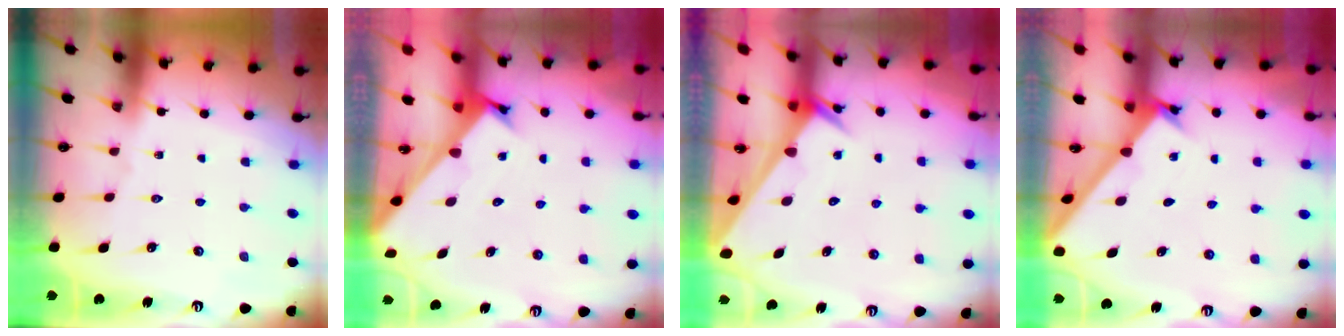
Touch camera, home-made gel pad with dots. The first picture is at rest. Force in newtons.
{"total": 2.4, "press": 2.4, "slide": 0.2}
{"total": 2.4, "press": 2.4, "slide": 0.1}
{"total": 1.7, "press": 1.7, "slide": 0.2}